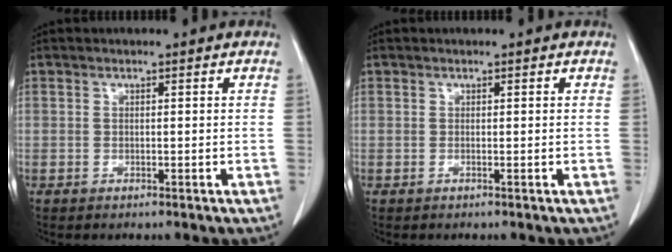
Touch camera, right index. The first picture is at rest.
{"total": 0.0}